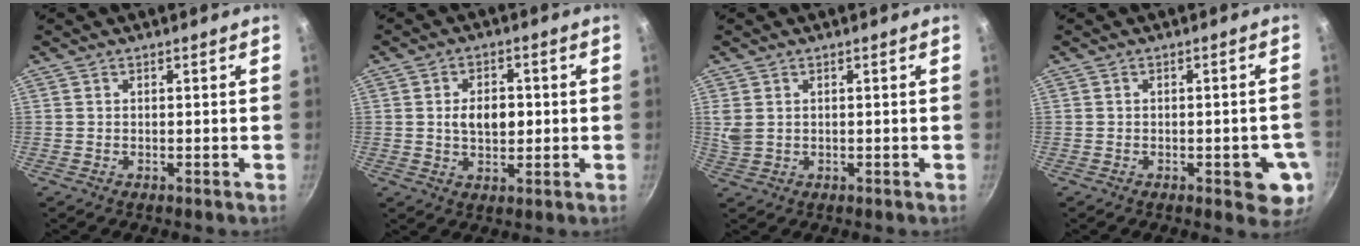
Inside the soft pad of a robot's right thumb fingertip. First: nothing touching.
{"total": 6.8, "force": [0.3, 4.4, 5.2], "torque": [-0.065, 0.005, 0.001]}
{"total": 2.3, "force": [0.6, 1.7, 1.5], "torque": [-0.028, 0.000, 0.017]}
{"total": 6.8, "force": [-2.0, 2.8, 5.9], "torque": [-0.051, 0.002, -0.023]}